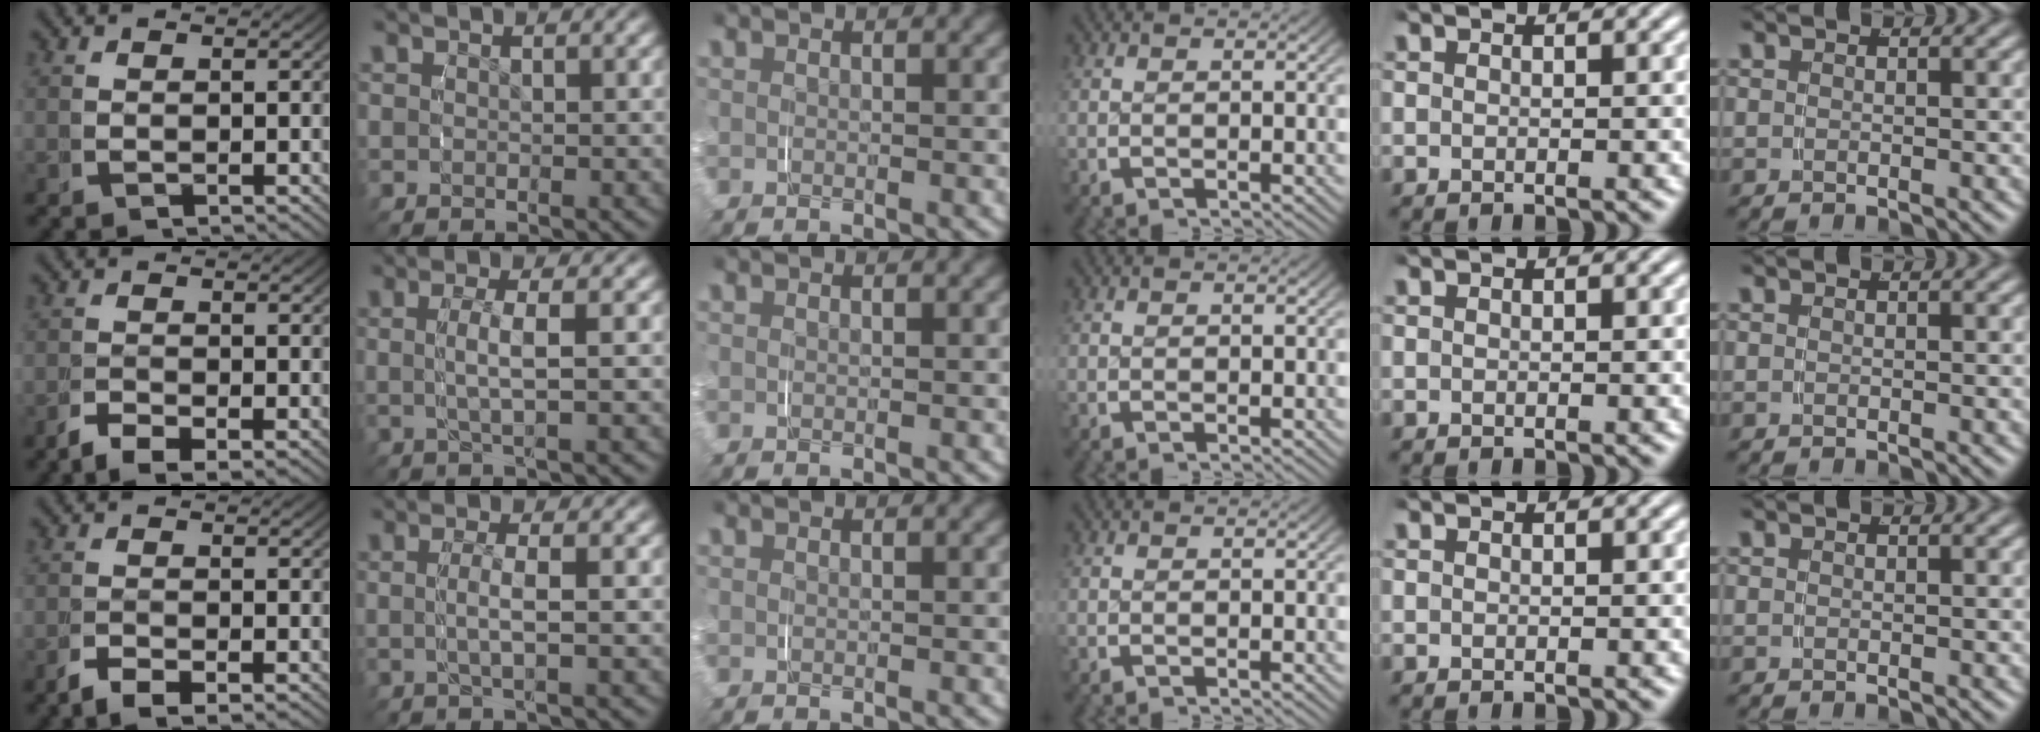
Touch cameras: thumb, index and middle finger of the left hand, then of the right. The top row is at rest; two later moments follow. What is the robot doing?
{"motion": "grasp_and_lifting", "object": "map"}